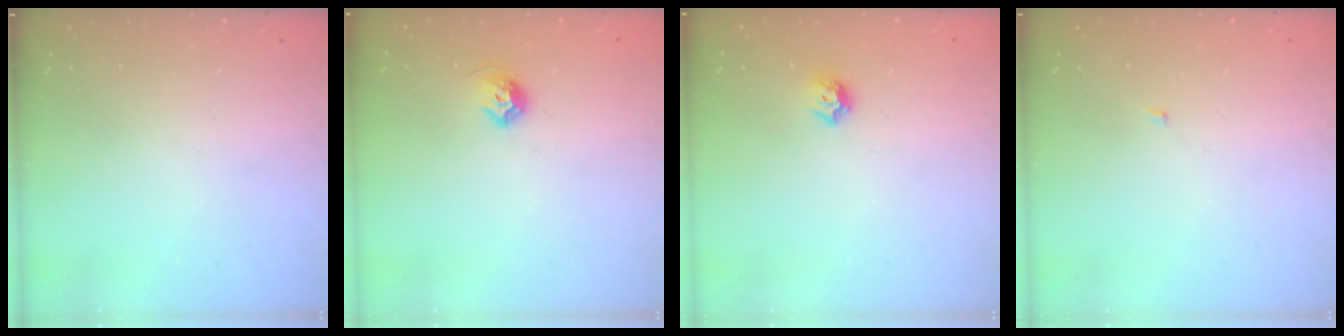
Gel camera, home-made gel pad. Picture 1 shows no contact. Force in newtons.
{"total": 6.9, "press": 6.8, "slide": 1.1}
{"total": 5.2, "press": 5.1, "slide": 0.9}
{"total": 1.4, "press": 1.3, "slide": 0.1}